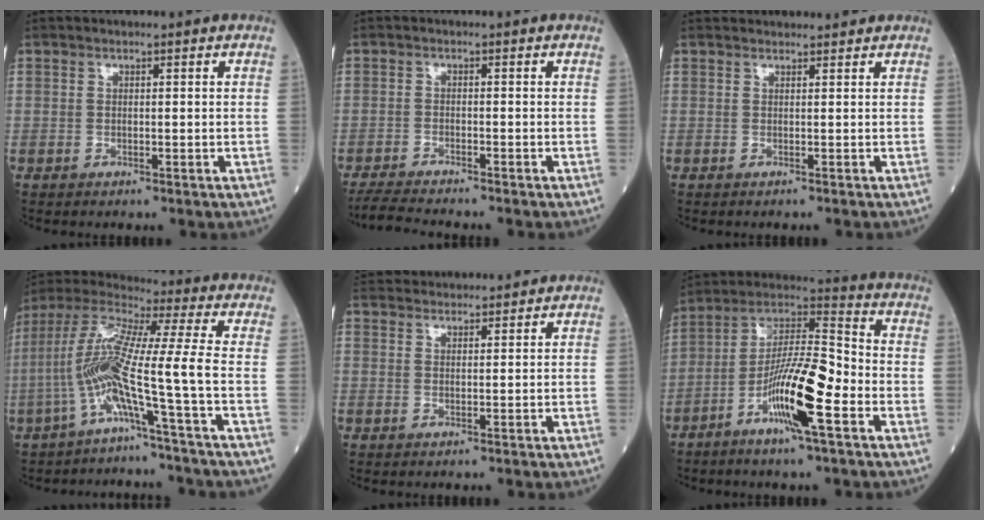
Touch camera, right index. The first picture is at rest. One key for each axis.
{"total": 5.5, "fx": -5.1, "fy": -0.6, "fz": 2.0, "tx": -0.033, "ty": -0.023, "tz": -0.089}
{"total": 3.1, "fx": 2.9, "fy": 0.4, "fz": 0.9, "tx": -0.025, "ty": 0.027, "tz": 0.031}
{"total": 12.3, "fx": -3.9, "fy": -2.0, "fz": 11.5, "tx": -0.243, "ty": 0.016, "tz": -0.086}
{"total": 8.3, "fx": 8.1, "fy": 0.5, "fz": 1.7, "tx": -0.036, "ty": 0.041, "tz": 0.124}
{"total": 14.0, "fx": -5.6, "fy": 1.5, "fz": 12.7, "tx": -0.240, "ty": 0.005, "tz": -0.106}